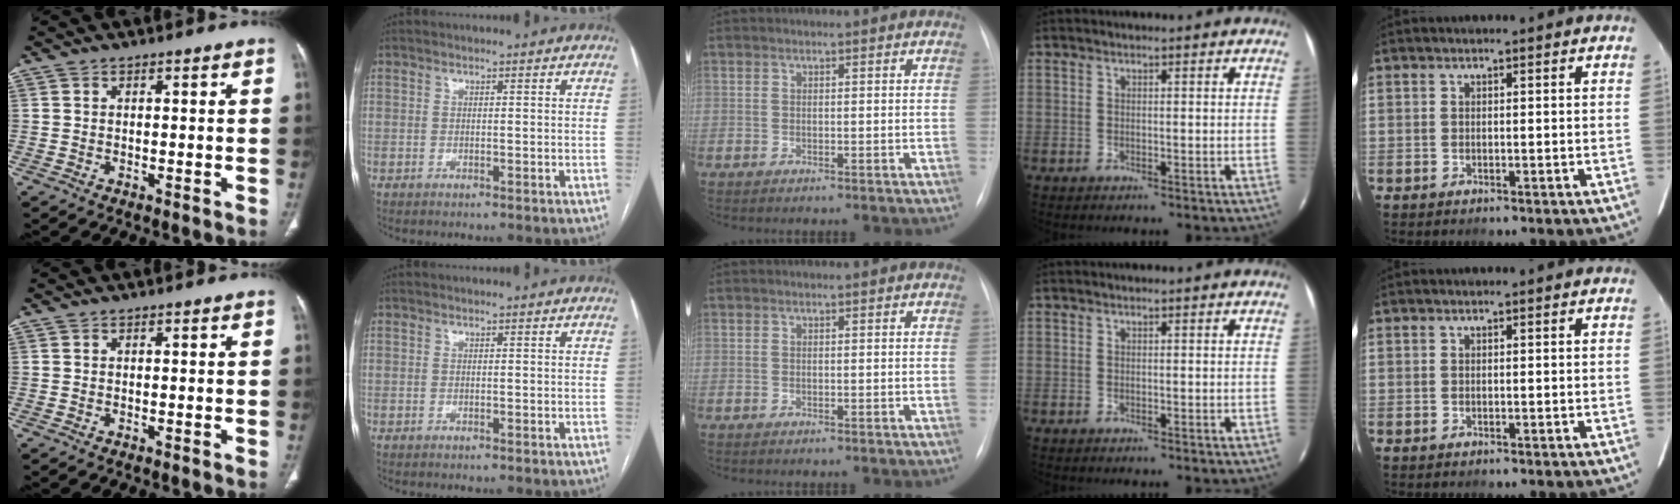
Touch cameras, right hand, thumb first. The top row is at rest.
{}